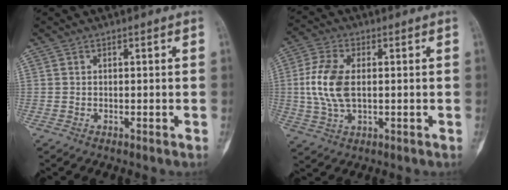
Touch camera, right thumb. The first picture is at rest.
{"total": 9.9, "force": [0.5, 5.5, 8.2], "torque": [-0.186, 0.003, 0.012]}